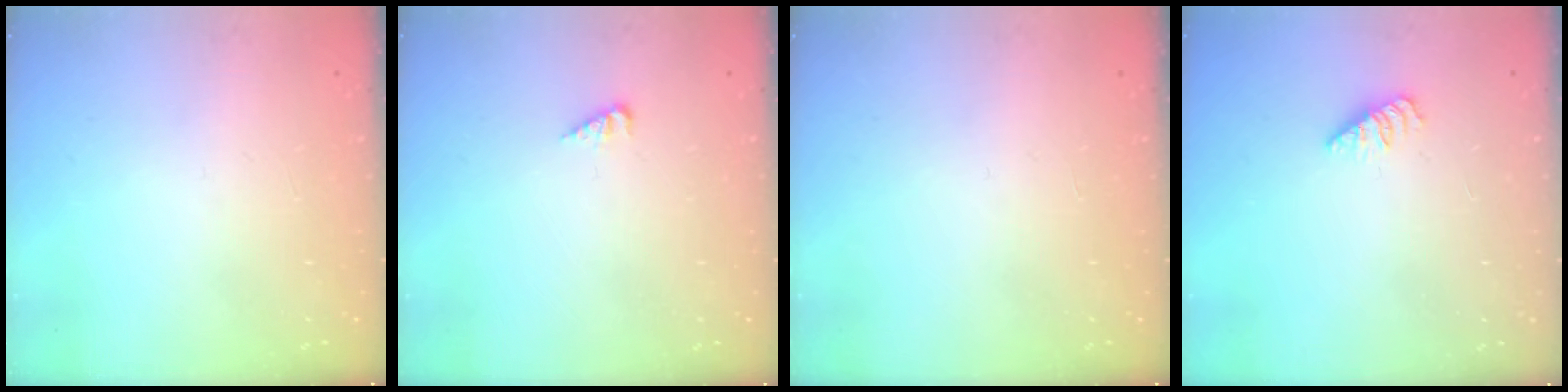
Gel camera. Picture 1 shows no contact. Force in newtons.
{"total": 2.6, "press": 2.6, "slide": 0.2}
{"total": 0.0}
{"total": 2.5, "press": 2.4, "slide": 0.4}